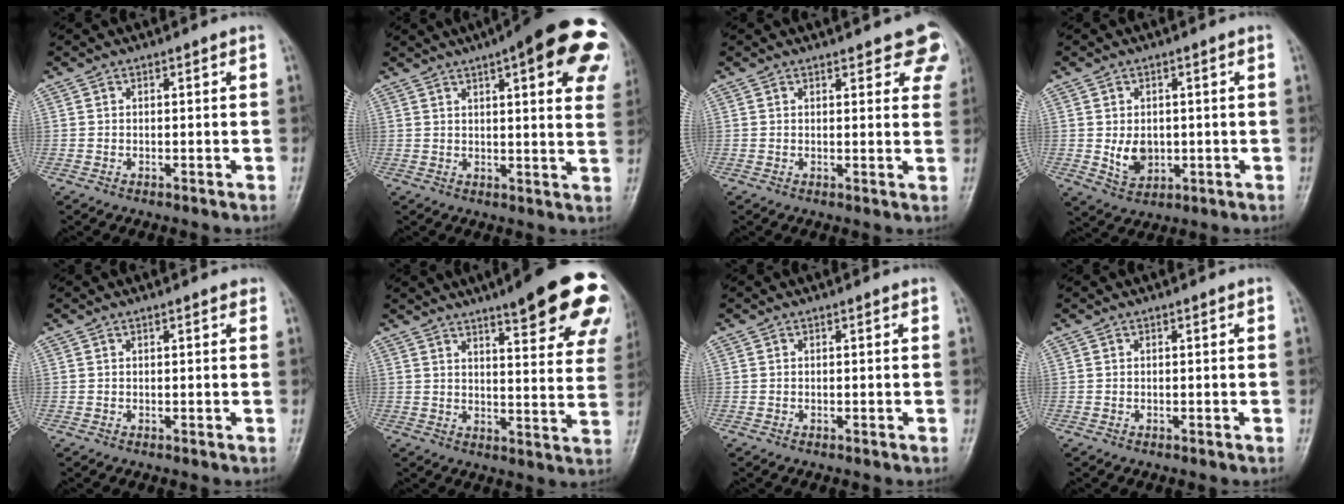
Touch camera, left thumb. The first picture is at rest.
{"total": 22.2, "force": [10.4, 6.1, 18.6], "torque": [-0.206, -0.003, 0.122]}
{"total": 7.9, "force": [5.4, 3.2, 4.7], "torque": [-0.018, -0.019, 0.052]}
{"total": 5.5, "force": [-0.3, 4.2, 3.6], "torque": [-0.042, -0.006, 0.007]}
{"total": 0.8, "force": [0.5, 0.3, 0.5], "torque": [-0.006, -0.001, 0.004]}
{"total": 20.3, "force": [12.6, 4.5, 15.3], "torque": [-0.167, -0.047, 0.152]}
{"total": 0.0}
{"total": 0.0}